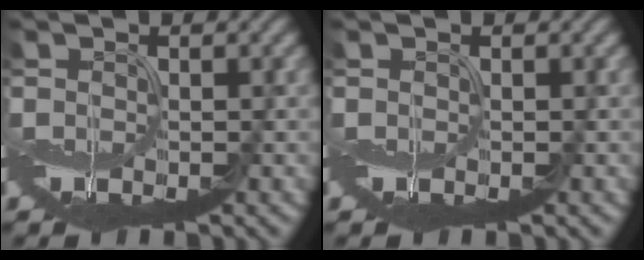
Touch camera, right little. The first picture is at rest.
{"total": 0.0}